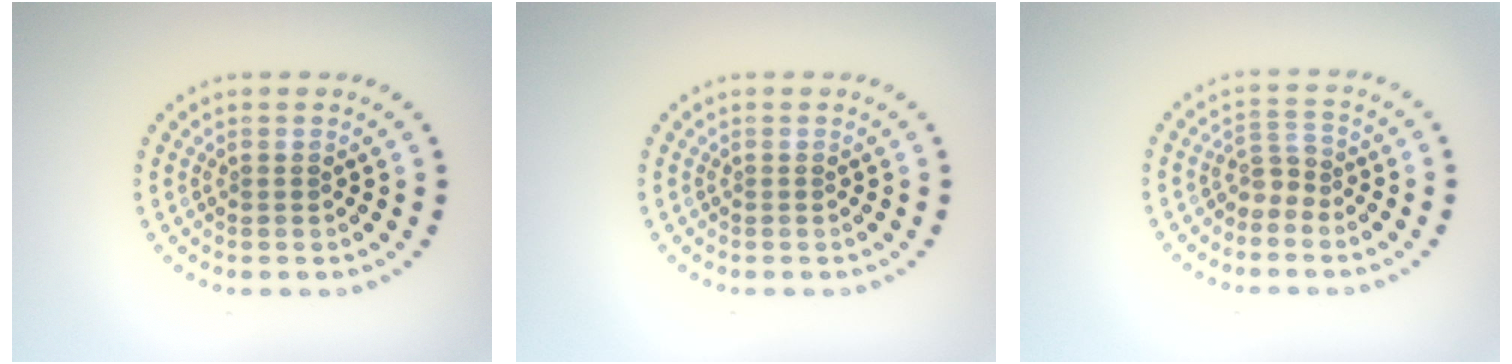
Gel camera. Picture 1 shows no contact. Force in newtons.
{"total": 0.0}
{"total": 2.0, "press": 1.4, "slide": 1.4}